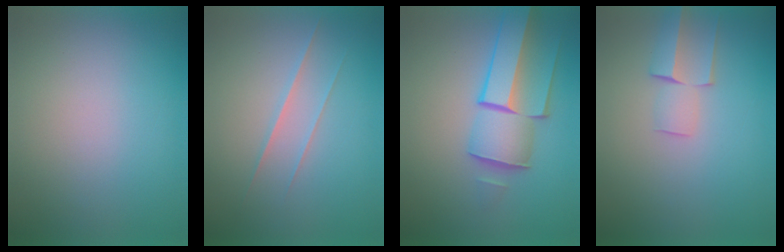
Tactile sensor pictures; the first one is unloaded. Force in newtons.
{"total": 1.6}
{"total": 6.2}
{"total": 2.6}